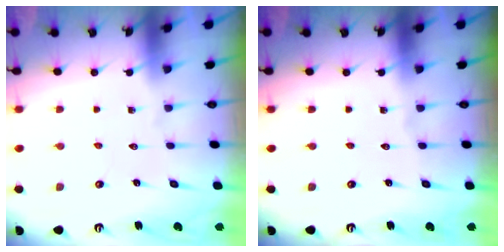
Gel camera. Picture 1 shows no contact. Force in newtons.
{"total": 0.0}